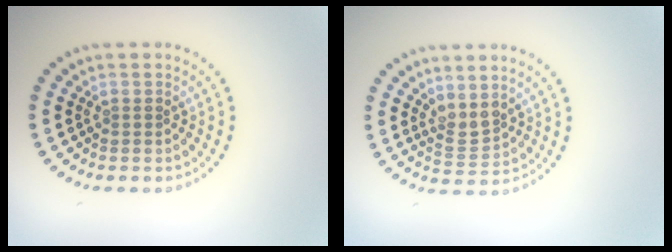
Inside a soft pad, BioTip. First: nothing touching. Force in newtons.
{"total": 2.0, "press": 1.6, "slide": 1.3}